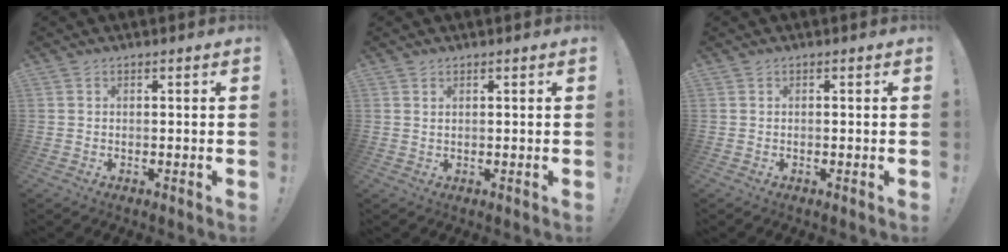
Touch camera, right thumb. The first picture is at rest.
{"total": 1.0, "force": [0.7, 0.3, 0.7], "torque": [-0.009, -0.002, 0.013]}
{"total": 0.0}